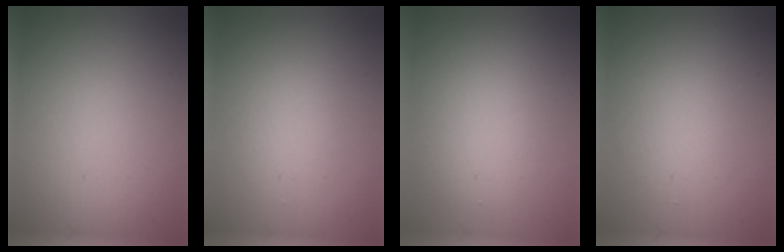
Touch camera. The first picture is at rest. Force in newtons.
{"total": 1.9, "press": 1.9, "slide": 0.0}
{"total": 3.7, "press": 3.7, "slide": 0.0}
{"total": 2.4, "press": 2.4, "slide": 0.1}